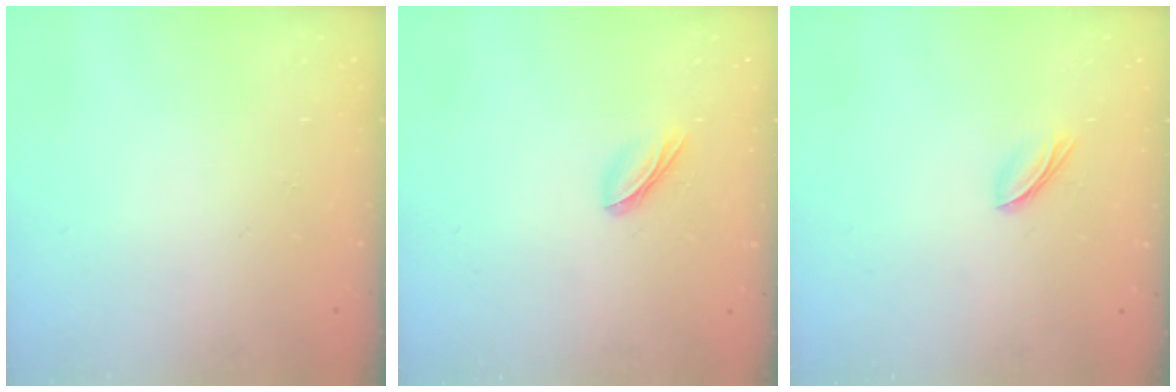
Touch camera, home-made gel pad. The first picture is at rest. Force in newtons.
{"total": 4.2, "press": 4.2, "slide": 0.0}
{"total": 3.7, "press": 3.6, "slide": 0.7}